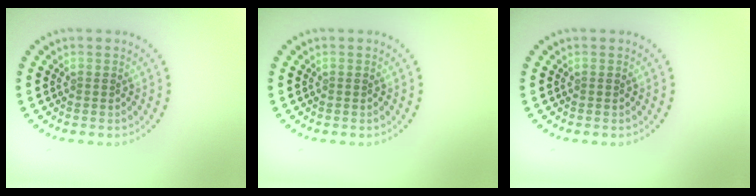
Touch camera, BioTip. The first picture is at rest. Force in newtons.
{"total": 0.0}
{"total": 0.0}